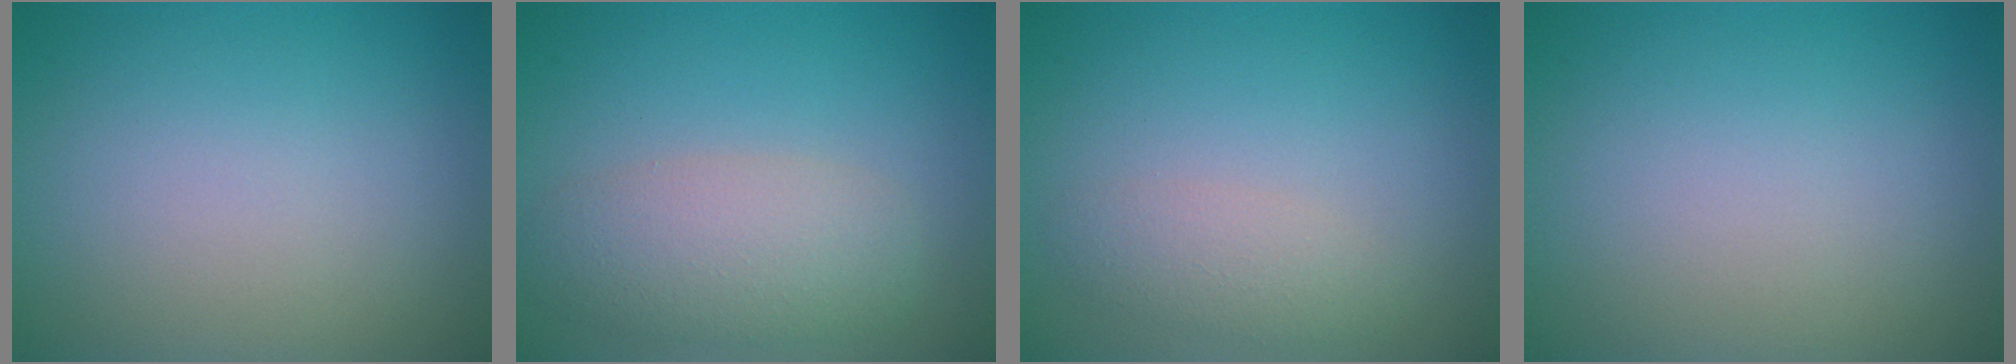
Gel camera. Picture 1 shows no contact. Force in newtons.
{"total": 4.4, "press": 4.4, "slide": 0.3}
{"total": 1.9, "press": 1.9, "slide": 0.0}
{"total": 0.0}